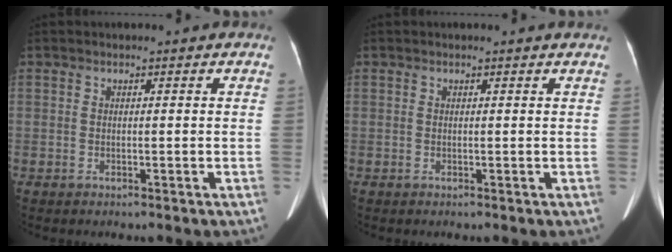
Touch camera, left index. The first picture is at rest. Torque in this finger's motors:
{"motor_torque": [0.25, -0.11, -0.03, 0.03]}